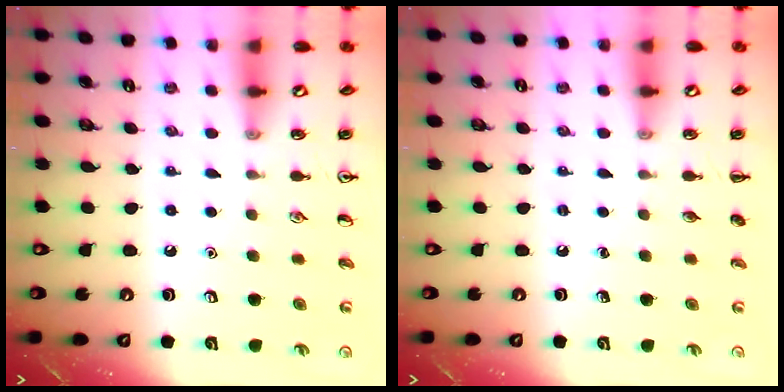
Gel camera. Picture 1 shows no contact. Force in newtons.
{"total": 0.0}